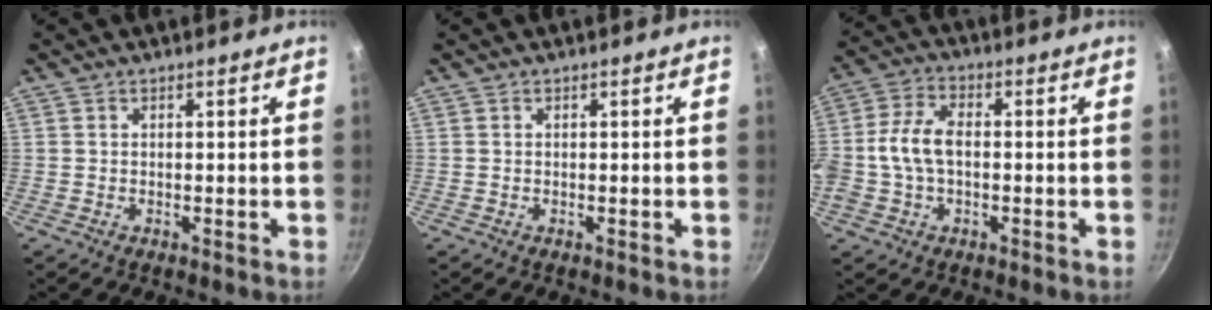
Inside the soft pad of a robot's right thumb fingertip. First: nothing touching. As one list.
[{"total": 0.0}, {"total": 9.2, "force": [-0.5, 5.7, 7.3], "torque": [-0.156, 0.026, -0.015]}]